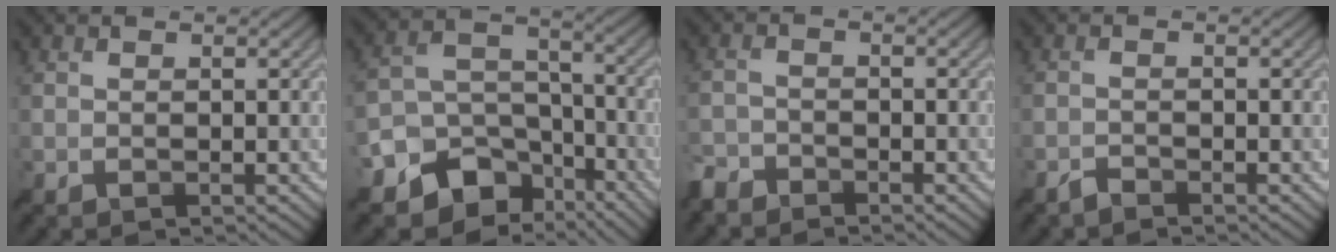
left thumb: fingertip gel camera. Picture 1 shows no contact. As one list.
[{"total": 13.4, "force": [-9.2, 8.9, 3.9], "torque": [-0.113, -0.019, -0.130]}, {"total": 3.1, "force": [-2.9, 1.0, 0.5], "torque": [-0.010, -0.005, -0.069]}, {"total": 1.3, "force": [-1.2, 0.2, 0.3], "torque": [-0.007, 0.002, -0.029]}]